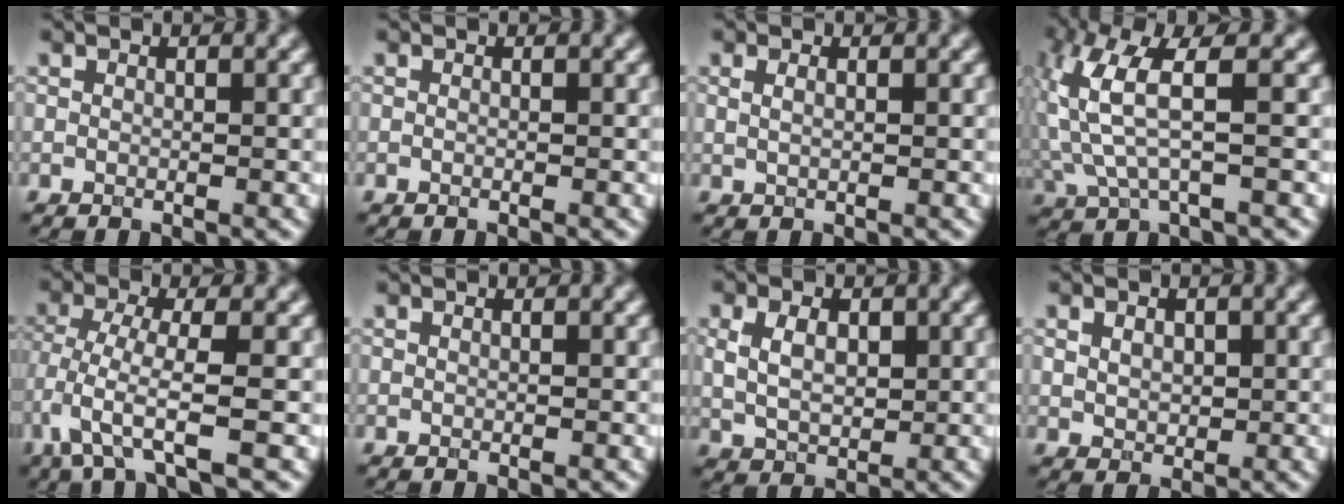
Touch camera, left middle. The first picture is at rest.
{"total": 0.0}
{"total": 1.1, "force": [0.6, 0.5, 0.8], "torque": [-0.013, -0.008, 0.009]}
{"total": 6.0, "force": [0.9, 1.8, 5.6], "torque": [-0.145, 0.003, 0.019]}
{"total": 4.9, "force": [-2.4, 0.8, 4.3], "torque": [-0.088, -0.005, -0.050]}
{"total": 0.0}
{"total": 4.1, "force": [0.9, 2.7, 2.9], "torque": [-0.059, 0.002, 0.019]}
{"total": 1.8, "force": [0.5, 1.4, 1.1], "torque": [-0.022, -0.001, 0.012]}